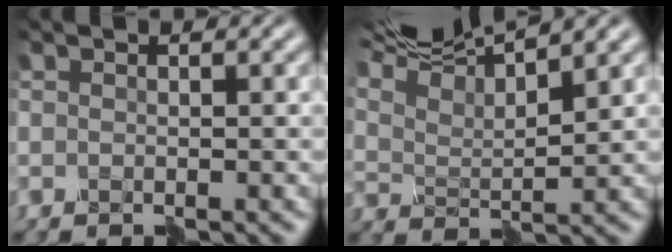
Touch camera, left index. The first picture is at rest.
{"total": 9.8, "force": [9.1, 1.3, 3.3], "torque": [-0.078, 0.022, 0.120]}